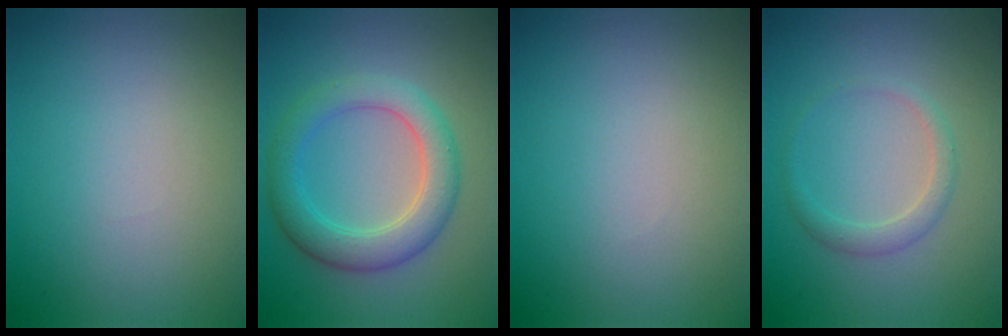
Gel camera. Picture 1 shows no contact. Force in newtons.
{"total": 4.8, "press": 4.8, "slide": 0.0}
{"total": 0.0}
{"total": 1.6, "press": 1.6, "slide": 0.1}